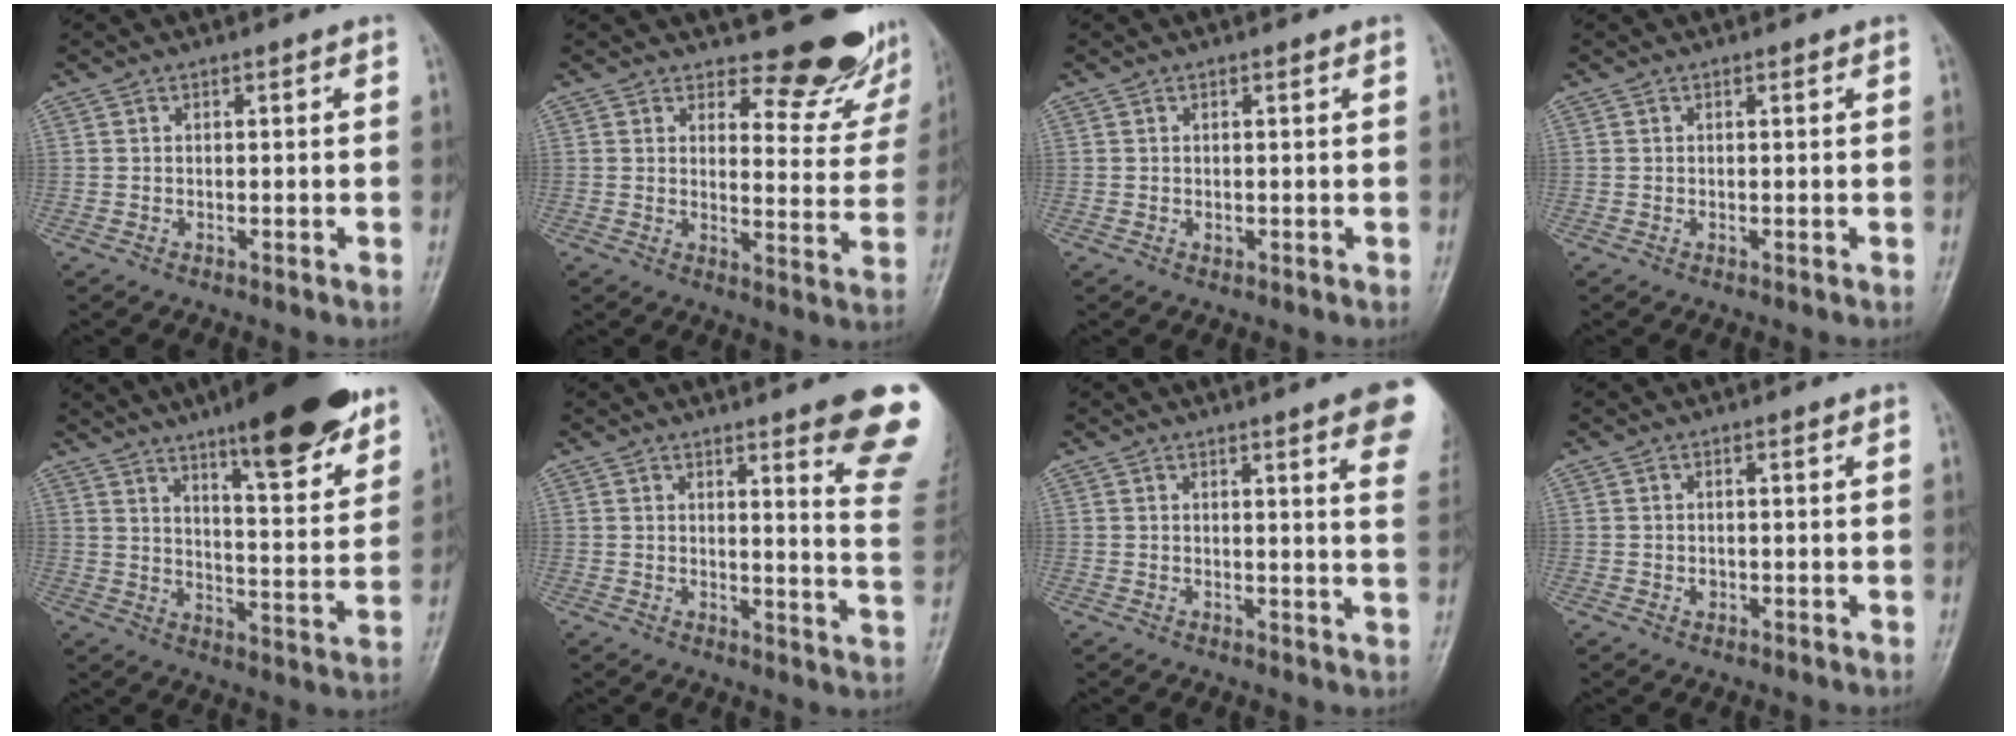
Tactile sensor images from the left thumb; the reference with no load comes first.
{"total": 12.4, "force": [11.2, 4.2, 3.1], "torque": [0.001, -0.106, 0.126]}
{"total": 0.6, "force": [0.2, 0.5, 0.4], "torque": [-0.004, -0.001, 0.004]}
{"total": 0.0}
{"total": 19.5, "force": [13.1, 4.4, 13.7], "torque": [-0.164, -0.068, 0.196]}
{"total": 13.9, "force": [9.4, 1.6, 10.1], "torque": [-0.092, -0.061, 0.100]}
{"total": 11.2, "force": [6.7, 1.4, 8.8], "torque": [-0.087, -0.020, 0.065]}
{"total": 0.8, "force": [0.1, 0.7, 0.4], "torque": [-0.003, 0.000, 0.002]}